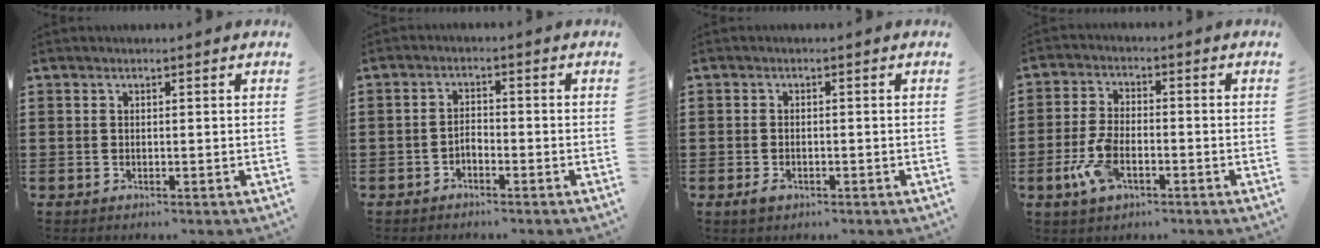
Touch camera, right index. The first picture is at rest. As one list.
[{"total": 1.7, "force": [-1.3, 0.7, 0.8], "torque": [-0.018, 0.004, -0.028]}, {"total": 1.5, "force": [-0.8, 0.8, 1.0], "torque": [-0.019, 0.000, -0.015]}, {"total": 6.5, "force": [-2.6, 3.0, 5.2], "torque": [-0.127, -0.006, -0.055]}]